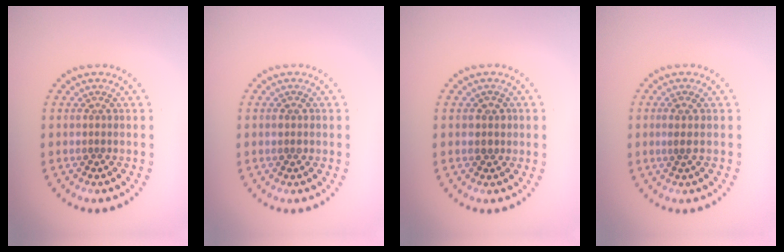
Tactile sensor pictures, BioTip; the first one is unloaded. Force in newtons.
{"total": 0.8, "press": 0.7, "slide": 0.1}
{"total": 1.2, "press": 1.1, "slide": 0.5}
{"total": 0.5, "press": 0.3, "slide": 0.4}